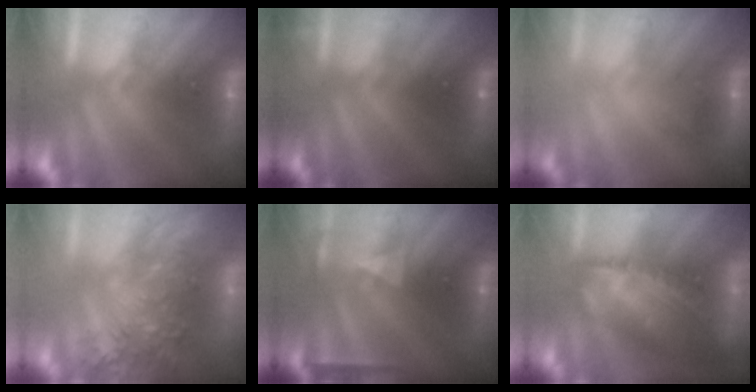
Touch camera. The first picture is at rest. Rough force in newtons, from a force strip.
{"total": 2.5}
{"total": 2.1}
{"total": 8.1}
{"total": 2.4}
{"total": 8.1}